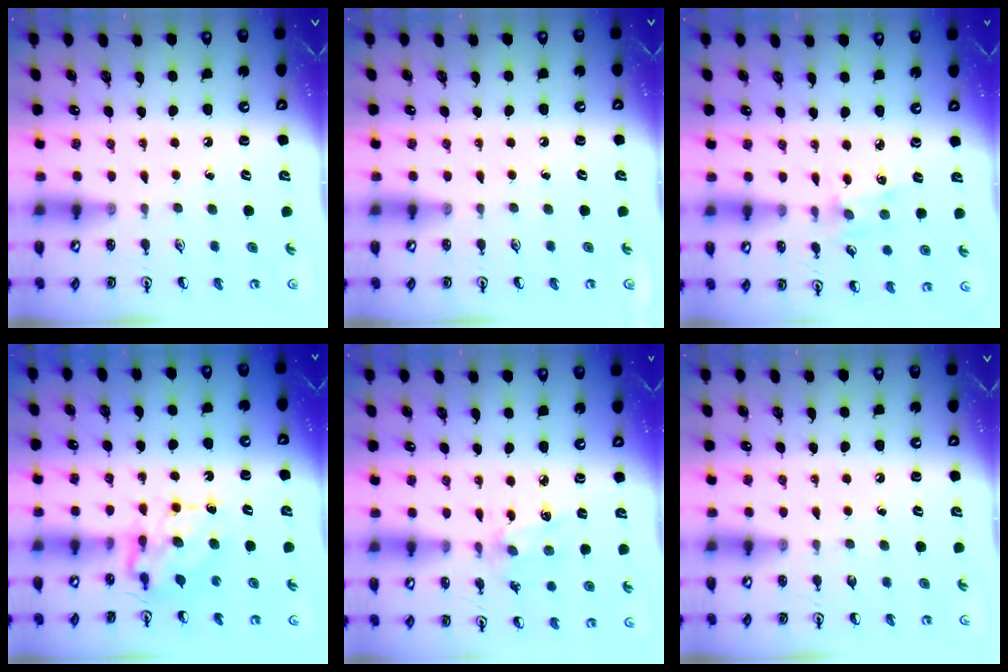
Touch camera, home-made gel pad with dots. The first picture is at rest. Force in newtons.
{"total": 0.0}
{"total": 1.9, "press": 1.9, "slide": 0.0}
{"total": 6.6, "press": 6.6, "slide": 0.5}
{"total": 6.1, "press": 6.1, "slide": 0.3}
{"total": 0.0}